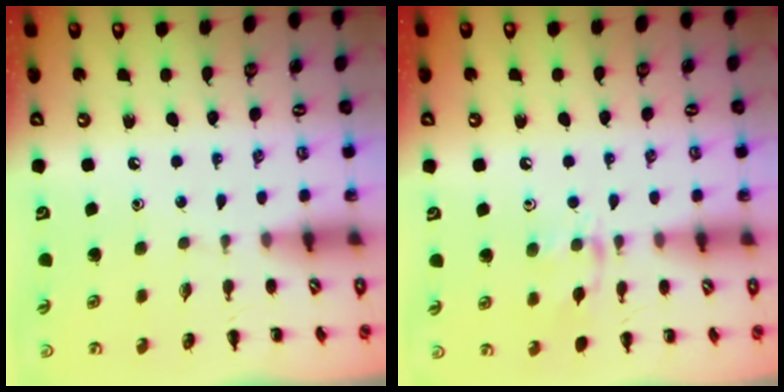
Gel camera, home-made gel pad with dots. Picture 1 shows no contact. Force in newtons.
{"total": 8.8, "press": 8.8, "slide": 0.8}